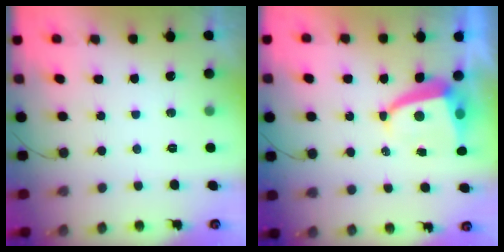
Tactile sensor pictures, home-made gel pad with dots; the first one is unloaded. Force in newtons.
{"total": 6.0, "press": 5.9, "slide": 0.7}